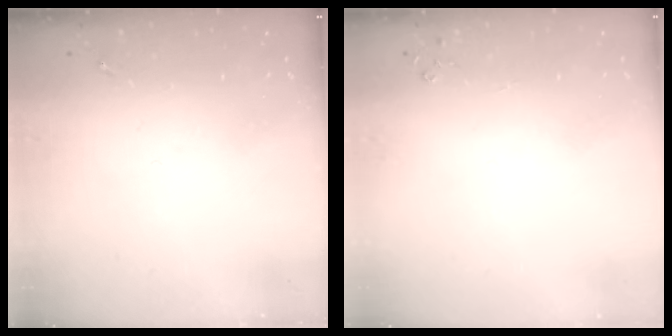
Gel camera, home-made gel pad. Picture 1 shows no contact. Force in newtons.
{"total": 2.8, "press": 2.8, "slide": 0.3}